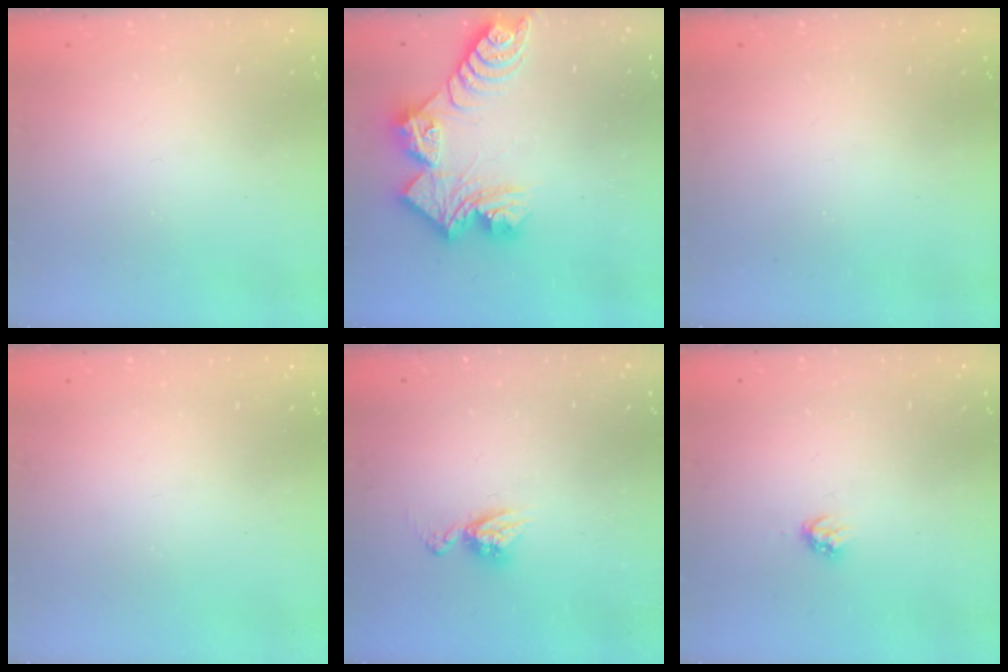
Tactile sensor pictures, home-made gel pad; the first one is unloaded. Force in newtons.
{"total": 13.7, "press": 13.6, "slide": 1.2}
{"total": 0.0}
{"total": 0.0}
{"total": 6.2, "press": 6.2, "slide": 0.5}
{"total": 2.8, "press": 2.8, "slide": 0.2}